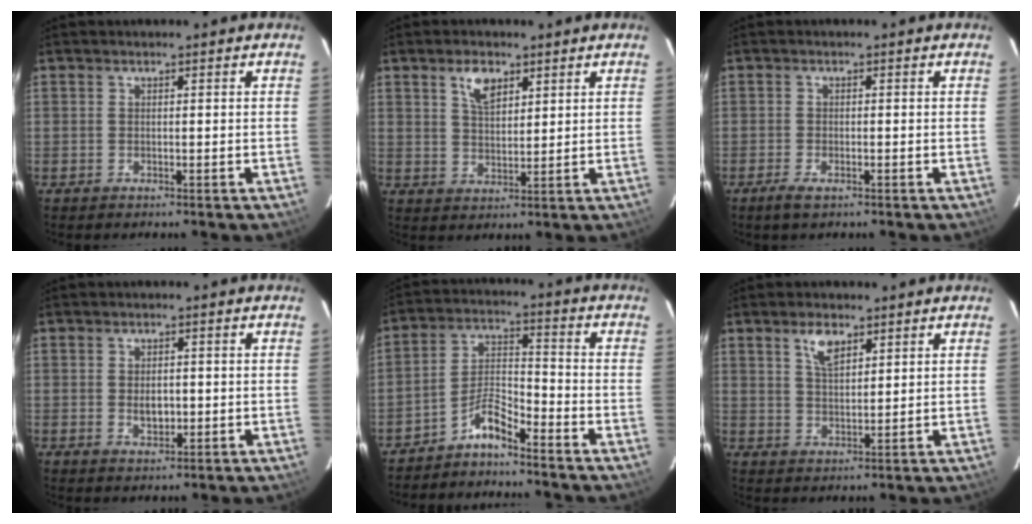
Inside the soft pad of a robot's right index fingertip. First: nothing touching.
{"total": 5.4, "force": [3.1, 2.6, 3.5], "torque": [-0.062, 0.005, 0.057]}
{"total": 2.7, "force": [-1.8, 0.8, 1.8], "torque": [-0.043, -0.006, -0.034]}
{"total": 3.3, "force": [-0.3, 2.1, 2.5], "torque": [-0.042, -0.001, -0.003]}
{"total": 5.5, "force": [-4.8, 0.7, 2.6], "torque": [-0.059, 0.027, -0.095]}
{"total": 4.9, "force": [2.9, 2.2, 3.3], "torque": [-0.059, 0.004, 0.055]}